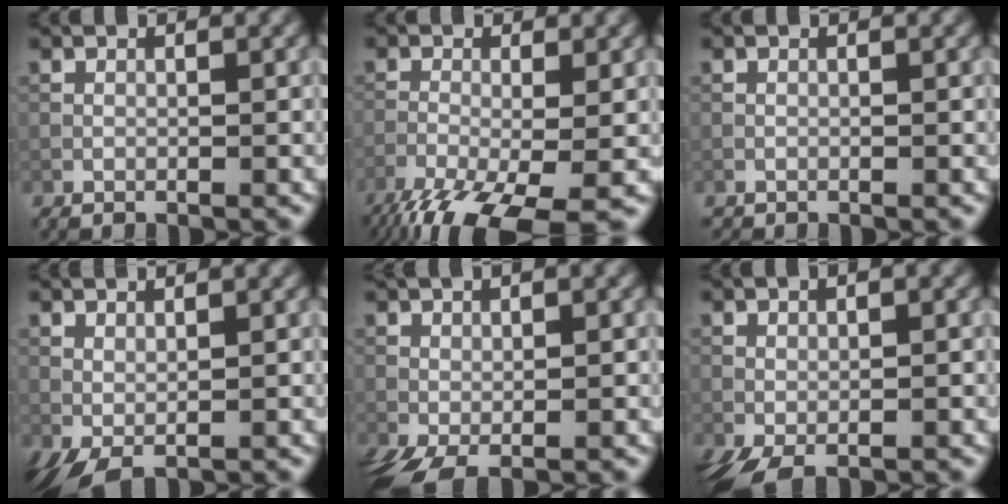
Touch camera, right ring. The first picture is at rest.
{"total": 10.0, "force": [-6.2, 3.1, 7.2], "torque": [-0.152, -0.033, -0.107]}
{"total": 0.0}
{"total": 1.9, "force": [0.3, 0.5, 1.8], "torque": [-0.044, 0.002, 0.008]}
{"total": 4.9, "force": [-1.1, 2.0, 4.4], "torque": [-0.090, 0.004, -0.017]}
{"total": 3.8, "force": [-1.3, 1.5, 3.3], "torque": [-0.064, 0.003, -0.021]}